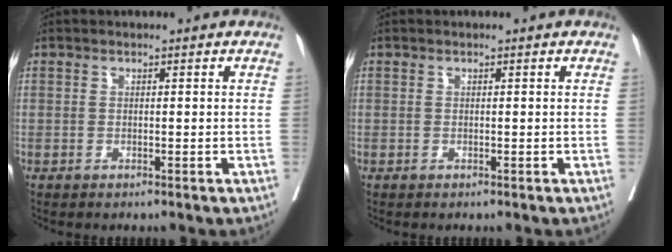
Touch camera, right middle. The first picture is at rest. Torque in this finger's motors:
{"motor_torque": [0.00, 0.00, 0.00, 0.00]}